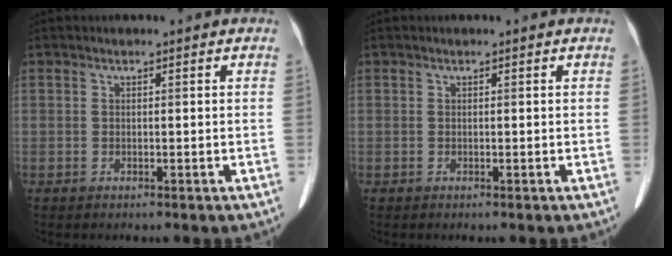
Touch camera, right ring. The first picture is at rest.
{"total": 0.0}